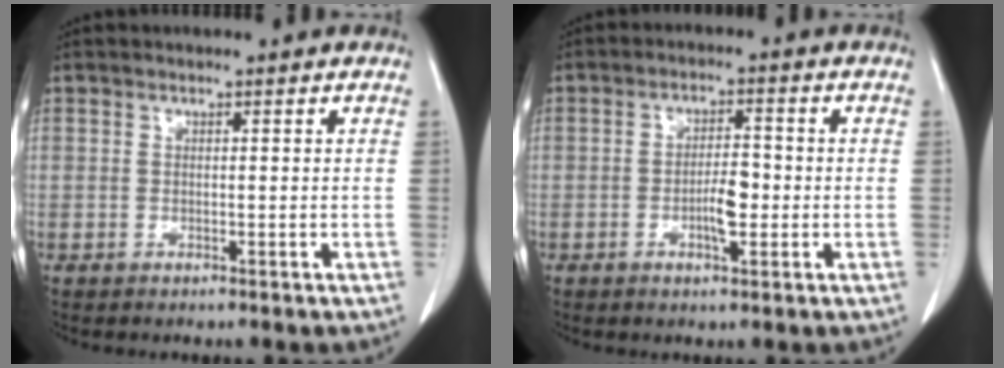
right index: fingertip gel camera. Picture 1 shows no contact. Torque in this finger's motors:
{"motor_torque": [0.10, -0.03, 0.00, 0.05]}